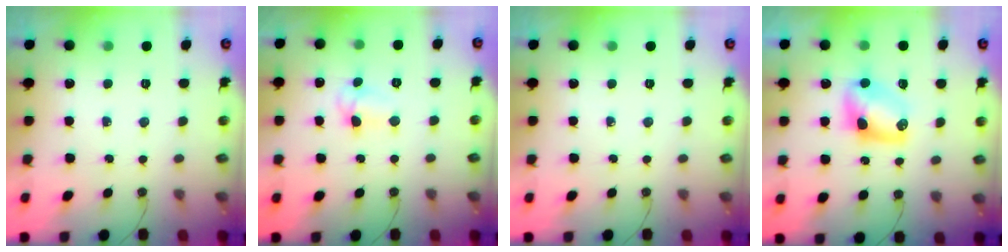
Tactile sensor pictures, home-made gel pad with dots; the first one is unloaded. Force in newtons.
{"total": 5.5, "press": 5.4, "slide": 0.7}
{"total": 0.0}
{"total": 7.6, "press": 7.6, "slide": 0.8}